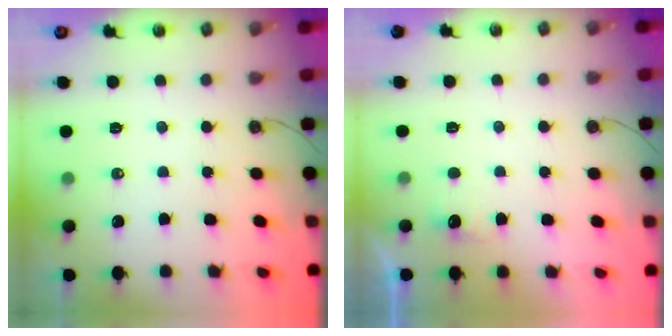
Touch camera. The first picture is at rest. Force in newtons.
{"total": 2.2, "press": 2.0, "slide": 0.9}